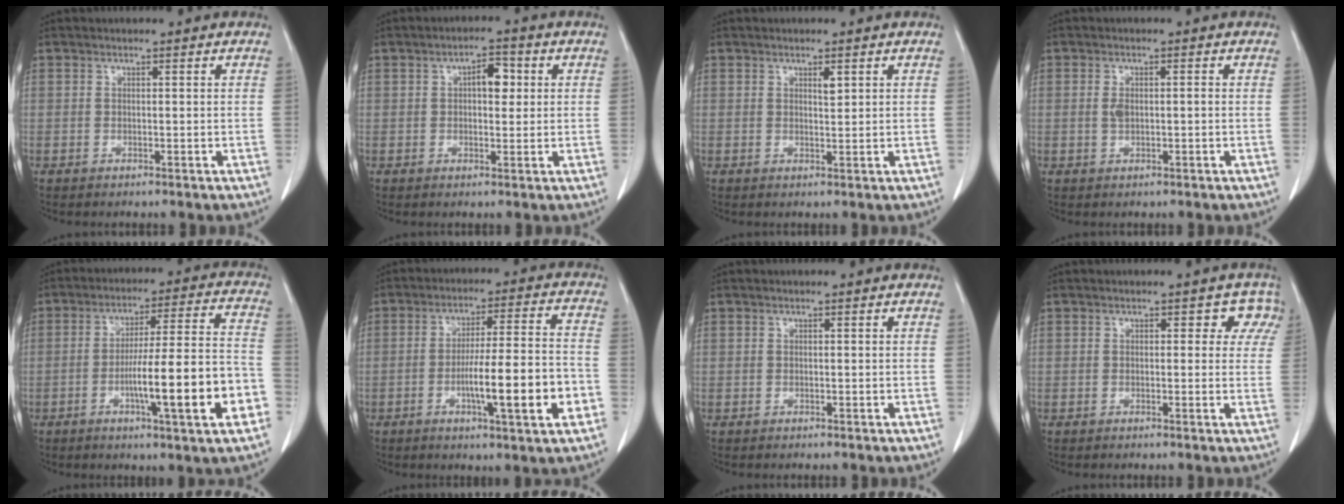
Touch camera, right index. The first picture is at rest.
{"total": 4.1, "force": [0.9, 1.9, 3.5], "torque": [-0.053, 0.011, 0.012]}
{"total": 1.2, "force": [0.7, 0.3, 1.0], "torque": [-0.018, -0.004, 0.011]}
{"total": 1.8, "force": [0.0, 0.8, 1.6], "torque": [-0.034, 0.006, 0.005]}
{"total": 15.3, "force": [-5.0, 0.8, 14.5], "torque": [-0.224, 0.008, -0.072]}
{"total": 12.8, "force": [-3.9, 0.9, 12.2], "torque": [-0.192, 0.004, -0.059]}
{"total": 0.0}
{"total": 3.1, "force": [1.4, 2.2, 1.7], "torque": [0.009, 0.008, 0.001]}